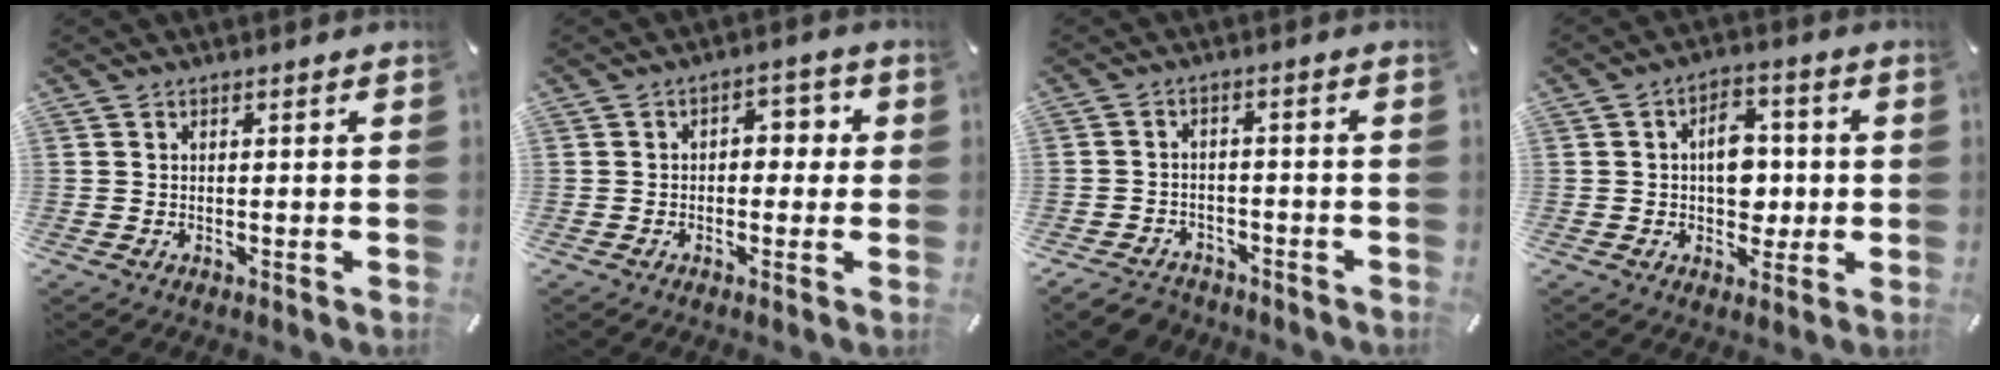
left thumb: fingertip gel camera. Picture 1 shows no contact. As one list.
[{"total": 4.3, "force": [-0.6, 3.0, 3.0], "torque": [-0.037, 0.009, -0.022]}, {"total": 4.7, "force": [-3.8, 2.6, 1.1], "torque": [-0.027, 0.019, -0.075]}, {"total": 9.1, "force": [0.2, 6.5, 6.3], "torque": [-0.074, 0.002, 0.001]}]